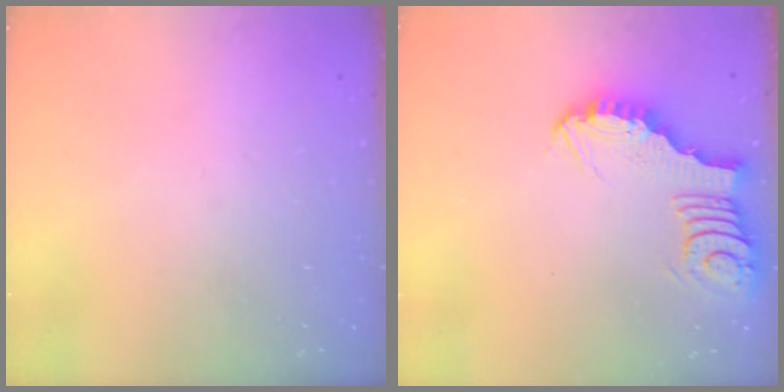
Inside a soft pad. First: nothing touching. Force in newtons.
{"total": 3.6, "press": 3.6, "slide": 0.2}